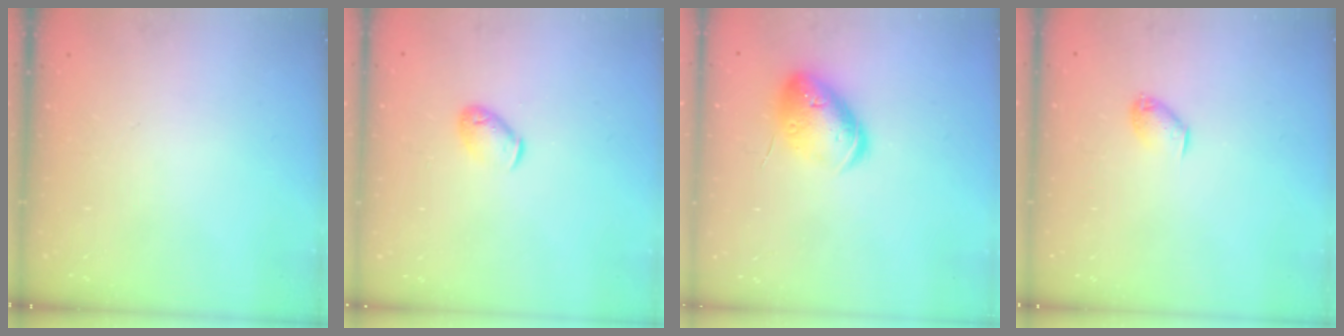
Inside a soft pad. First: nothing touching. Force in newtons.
{"total": 6.4, "press": 6.2, "slide": 1.2}
{"total": 14.8, "press": 14.7, "slide": 2.0}
{"total": 5.9, "press": 5.9, "slide": 0.7}